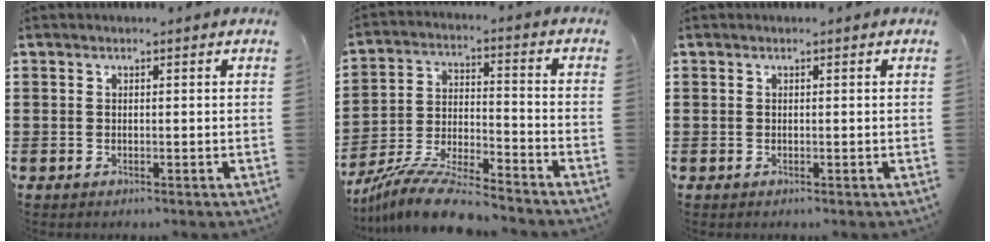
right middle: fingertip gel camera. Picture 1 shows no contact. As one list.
[{"total": 10.6, "force": [-9.7, 0.8, 4.0], "torque": [-0.079, 0.019, -0.191]}, {"total": 0.0}]